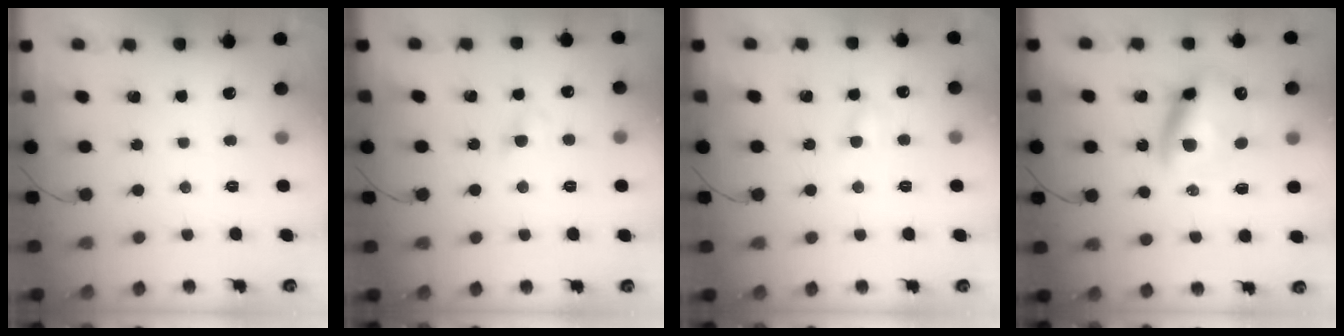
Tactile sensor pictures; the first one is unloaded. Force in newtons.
{"total": 3.9, "press": 3.7, "slide": 1.2}
{"total": 4.2, "press": 4.0, "slide": 1.2}
{"total": 11.3, "press": 11.1, "slide": 2.5}